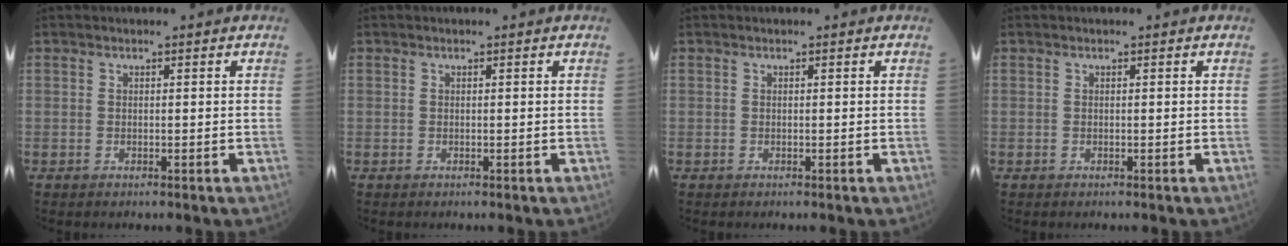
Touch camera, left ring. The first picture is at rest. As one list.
[{"total": 0.0}, {"total": 0.0}, {"total": 0.0}]